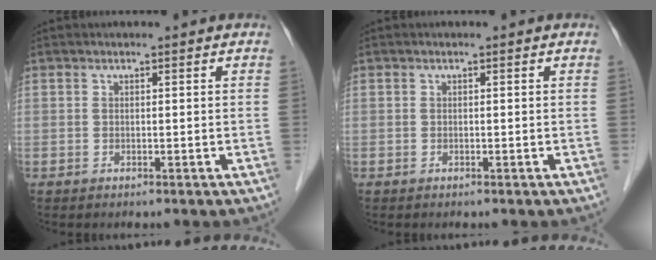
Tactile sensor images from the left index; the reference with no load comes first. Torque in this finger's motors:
{"motor_torque": [-0.01, 0.02, 0.01, 0.00]}